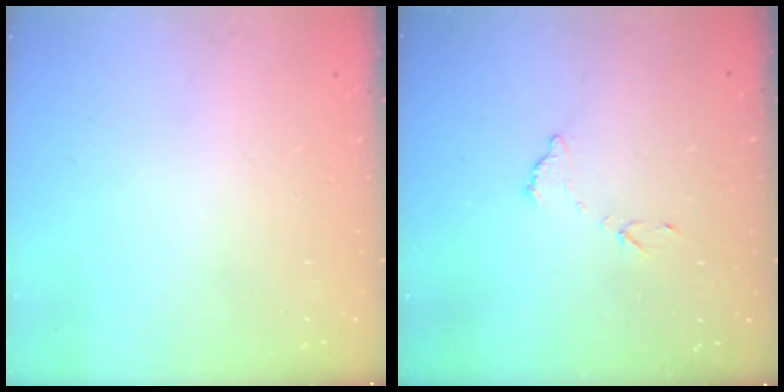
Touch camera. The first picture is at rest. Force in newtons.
{"total": 6.5, "press": 6.5, "slide": 0.4}